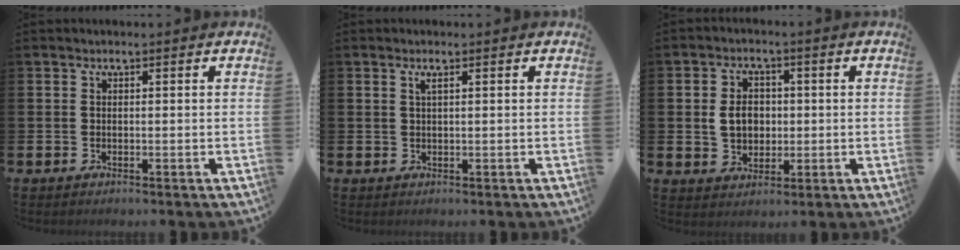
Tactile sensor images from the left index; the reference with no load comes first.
{"total": 0.9, "force": [0.5, 0.1, 0.8], "torque": [-0.022, 0.005, 0.009]}
{"total": 4.6, "force": [0.3, 3.6, 2.7], "torque": [-0.046, 0.008, -0.002]}